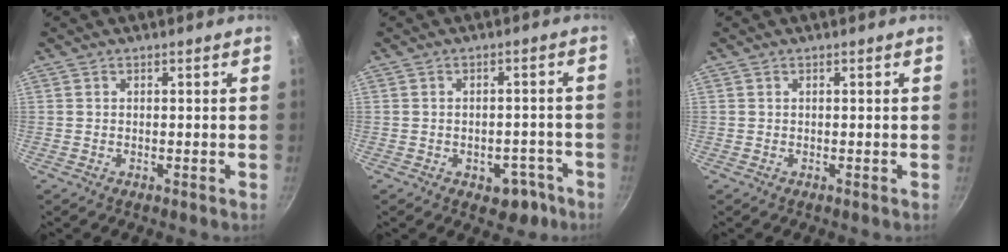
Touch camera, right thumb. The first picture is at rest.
{"total": 3.5, "force": [-1.9, 2.3, 1.8], "torque": [-0.010, 0.020, -0.018]}
{"total": 0.0}